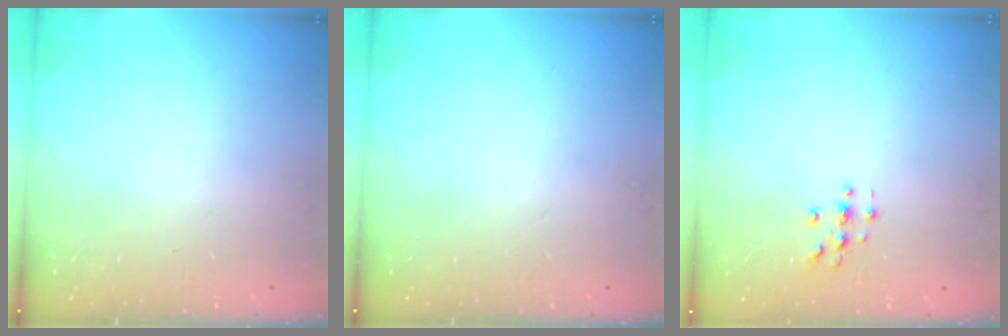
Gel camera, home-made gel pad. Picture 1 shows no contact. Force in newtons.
{"total": 0.0}
{"total": 3.1, "press": 3.1, "slide": 0.3}